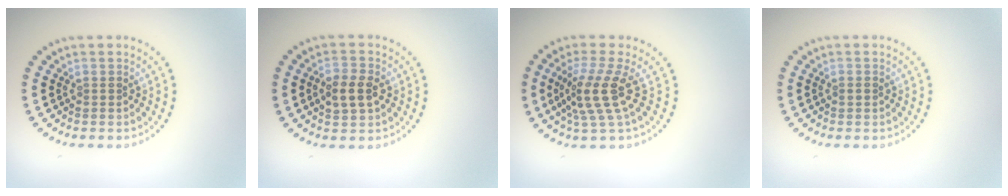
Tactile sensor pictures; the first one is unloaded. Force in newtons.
{"total": 3.0, "press": 3.0, "slide": 0.2}
{"total": 4.0, "press": 2.9, "slide": 2.7}
{"total": 0.7, "press": 0.7, "slide": 0.1}